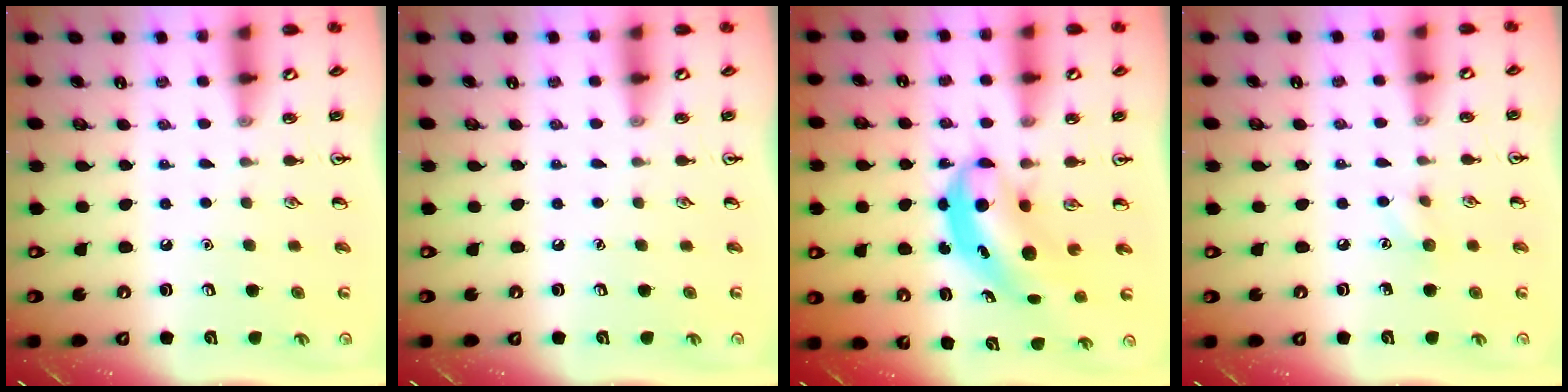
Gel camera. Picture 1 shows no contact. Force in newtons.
{"total": 0.0}
{"total": 5.1, "press": 4.9, "slide": 1.3}
{"total": 5.4, "press": 5.1, "slide": 1.7}